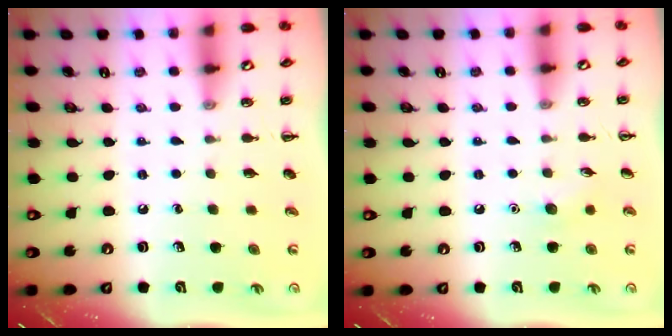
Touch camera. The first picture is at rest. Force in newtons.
{"total": 5.1, "press": 4.9, "slide": 1.4}